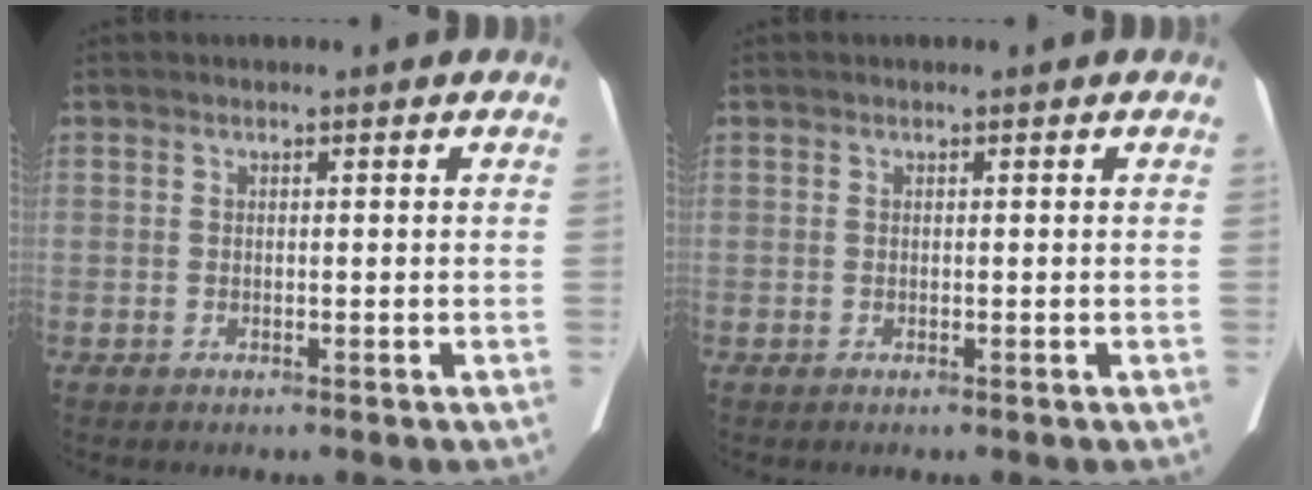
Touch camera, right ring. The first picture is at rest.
{"total": 0.0}